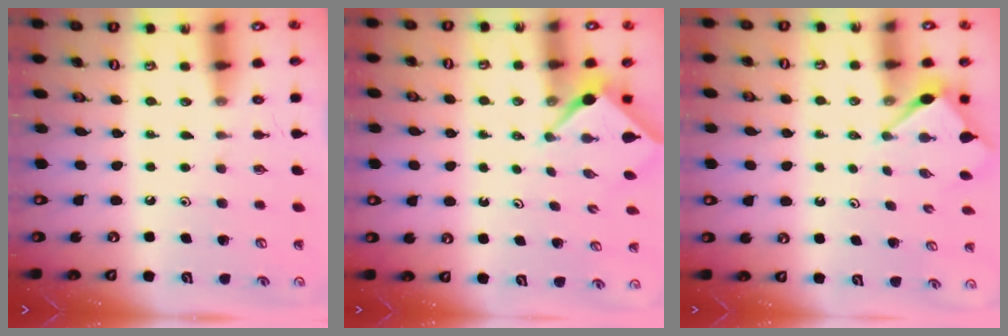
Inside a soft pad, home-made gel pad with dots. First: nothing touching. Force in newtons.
{"total": 2.4, "press": 2.4, "slide": 0.3}
{"total": 3.2, "press": 3.2, "slide": 0.4}